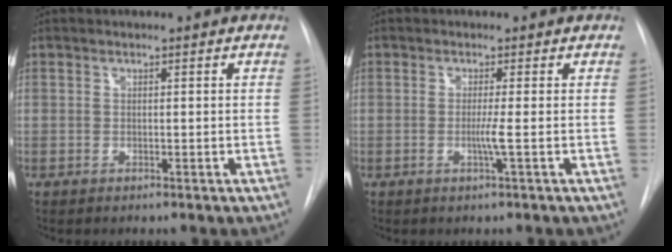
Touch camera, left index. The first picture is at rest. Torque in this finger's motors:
{"motor_torque": [0.32, -0.16, 0.02, 0.05]}